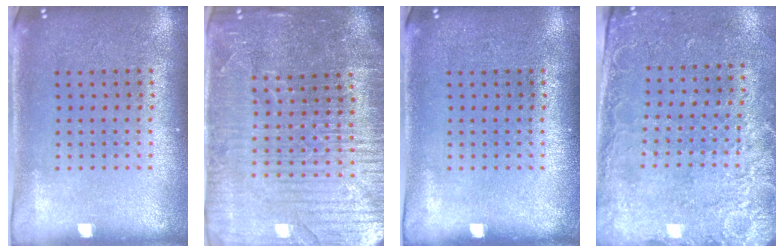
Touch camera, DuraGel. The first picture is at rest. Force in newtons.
{"total": 5.0, "press": 4.7, "slide": 1.9}
{"total": 0.0}
{"total": 2.6, "press": 2.1, "slide": 1.5}